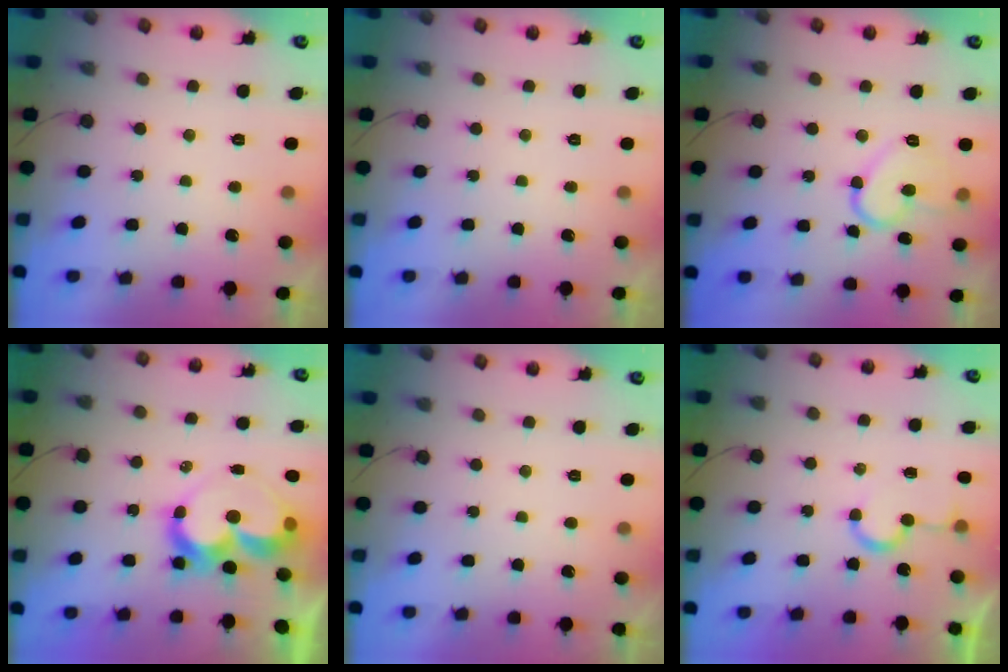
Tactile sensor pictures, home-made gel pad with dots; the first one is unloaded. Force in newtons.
{"total": 0.0}
{"total": 11.1, "press": 11.1, "slide": 0.2}
{"total": 11.0, "press": 11.0, "slide": 0.8}
{"total": 1.8, "press": 1.8, "slide": 0.0}
{"total": 5.4, "press": 5.4, "slide": 0.4}